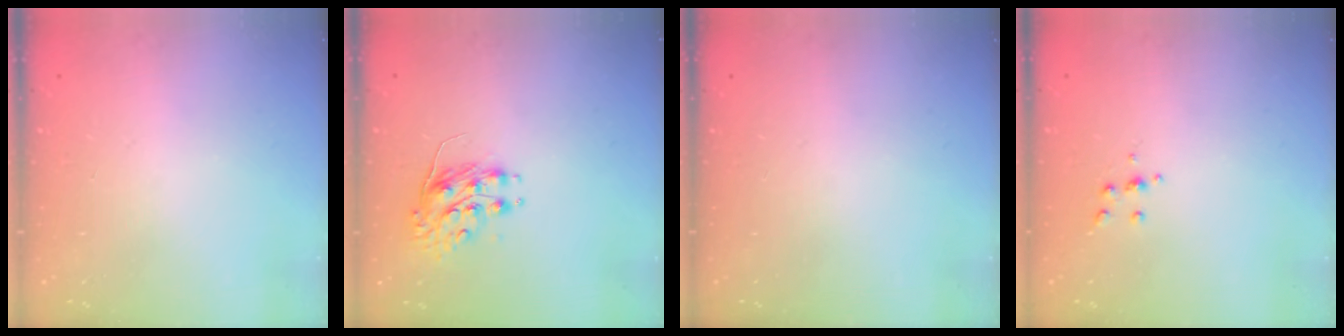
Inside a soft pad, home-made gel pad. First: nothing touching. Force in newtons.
{"total": 8.0, "press": 8.0, "slide": 0.2}
{"total": 0.0}
{"total": 4.0, "press": 3.9, "slide": 0.9}